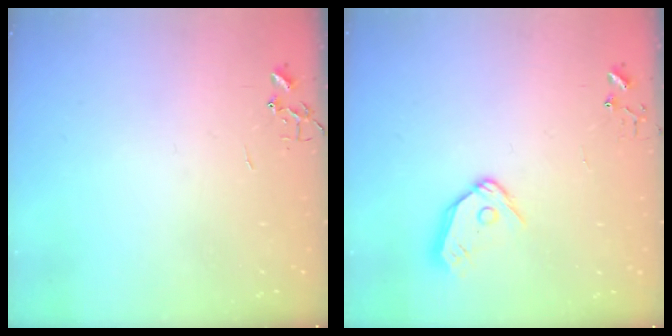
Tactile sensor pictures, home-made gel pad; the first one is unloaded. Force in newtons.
{"total": 9.4, "press": 9.4, "slide": 0.7}